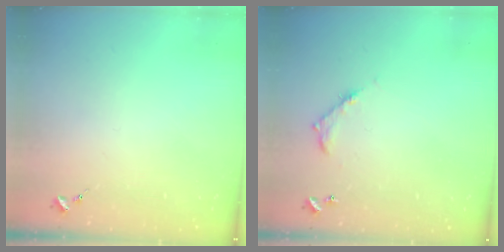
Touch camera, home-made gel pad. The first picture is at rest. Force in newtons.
{"total": 7.1, "press": 7.1, "slide": 0.5}